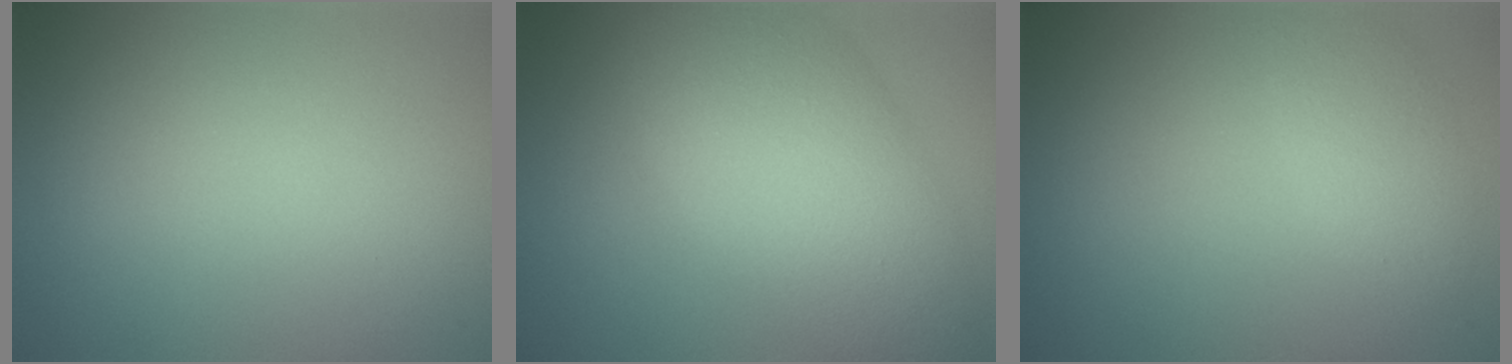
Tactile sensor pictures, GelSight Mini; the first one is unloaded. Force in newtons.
{"total": 8.1, "press": 8.1, "slide": 0.4}
{"total": 1.9, "press": 1.9, "slide": 0.1}